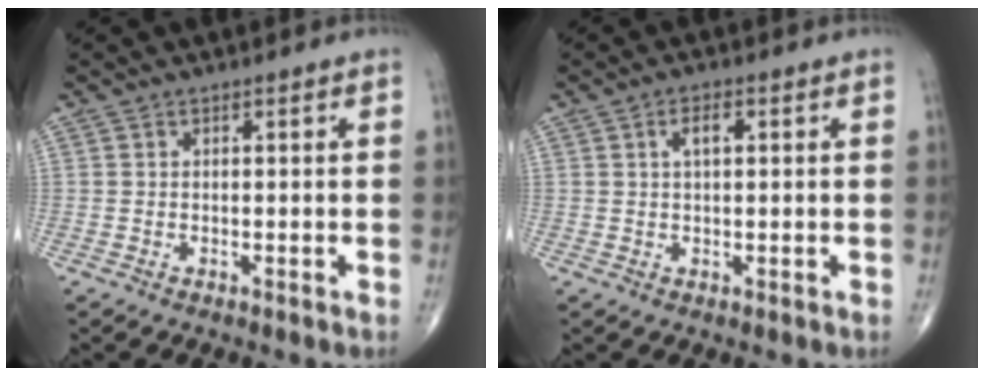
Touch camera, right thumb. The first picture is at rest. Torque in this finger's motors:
{"motor_torque": [0.87, 2.22, 0.79, 0.19, 0.01]}